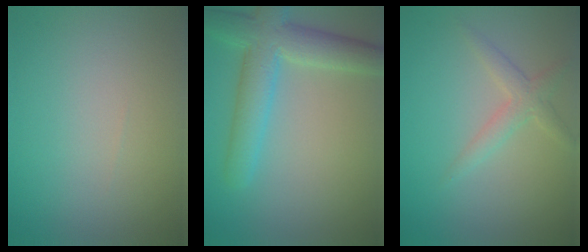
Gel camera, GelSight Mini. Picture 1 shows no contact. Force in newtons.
{"total": 6.3, "press": 6.3, "slide": 0.3}
{"total": 2.1, "press": 2.1, "slide": 0.1}